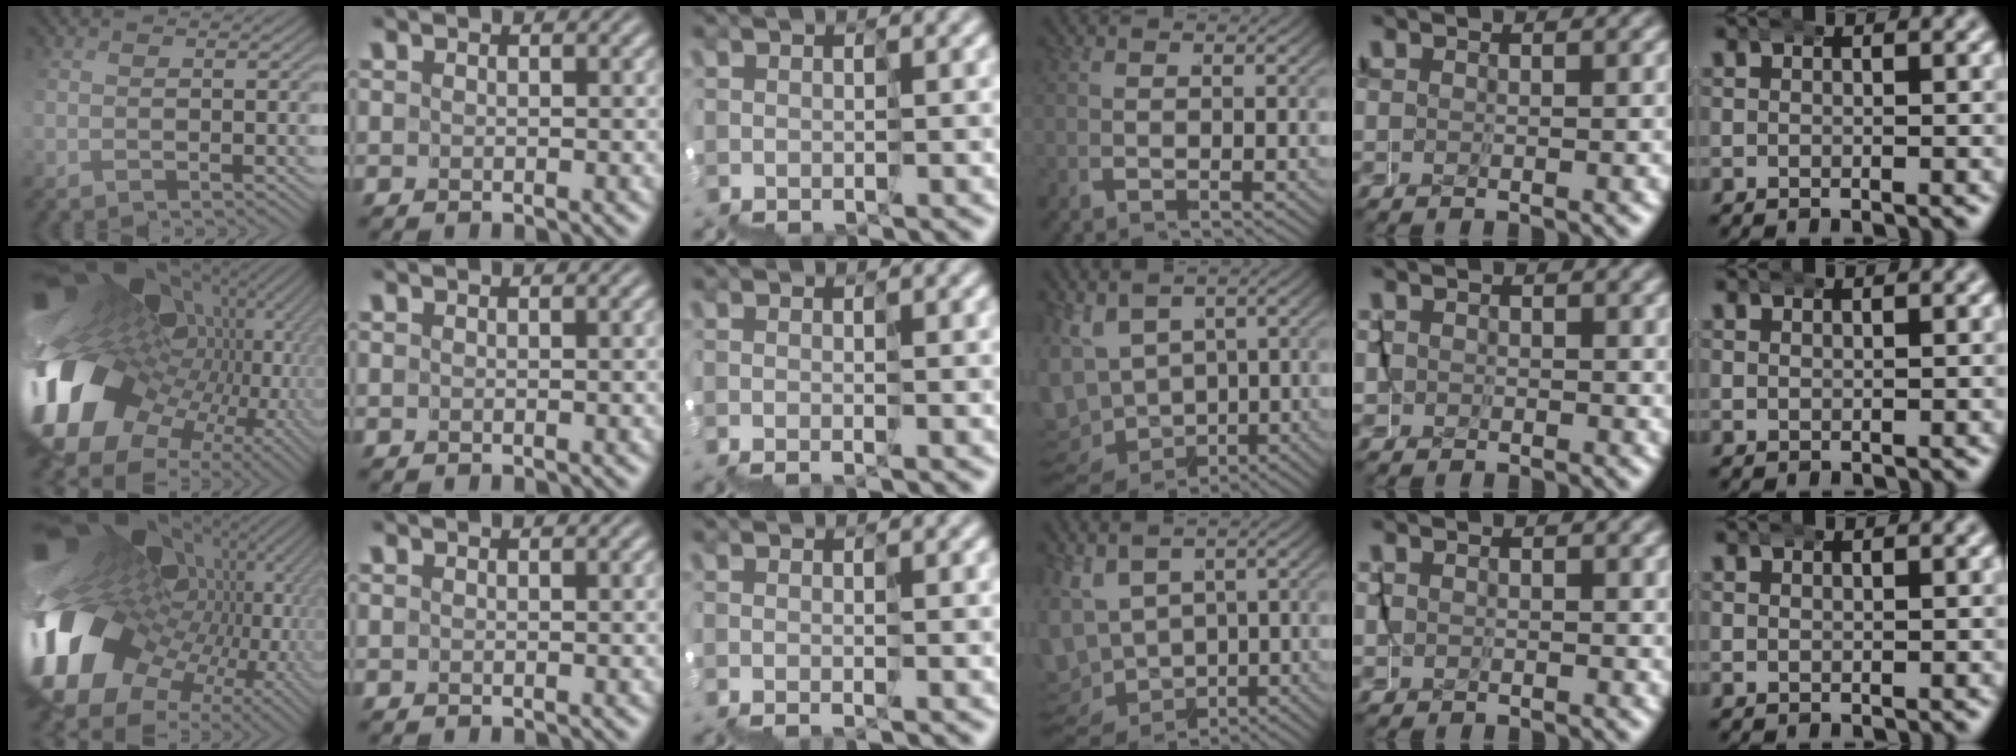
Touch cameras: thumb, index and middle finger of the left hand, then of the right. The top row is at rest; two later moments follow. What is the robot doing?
{"motion": "wrap", "object": "ethernet cable"}